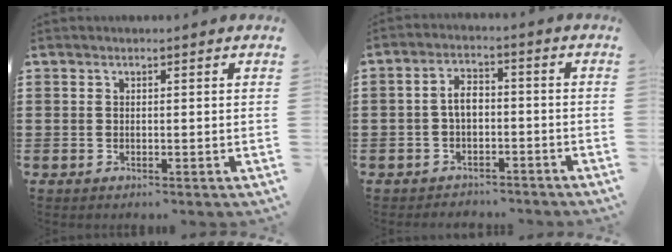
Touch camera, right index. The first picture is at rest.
{"total": 4.0, "force": [-1.5, 2.4, 2.8], "torque": [-0.069, 0.005, -0.034]}